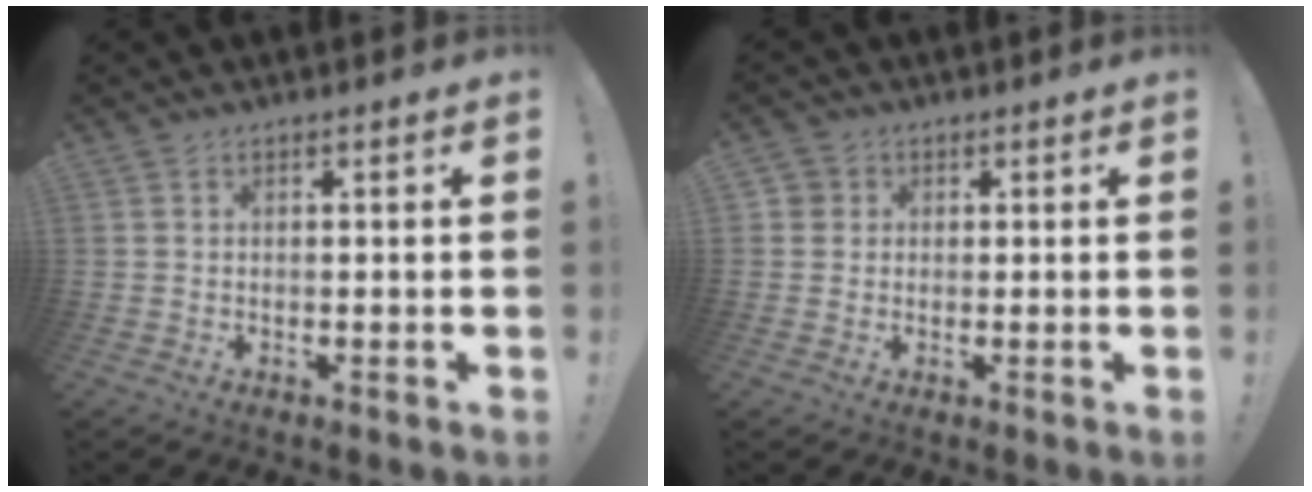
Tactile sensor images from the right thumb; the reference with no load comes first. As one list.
[{"total": 2.4, "force": [0.4, 2.3, 0.6], "torque": [-0.008, 0.002, 0.008]}]